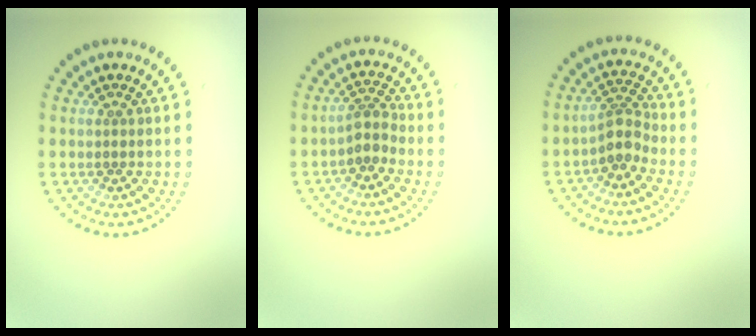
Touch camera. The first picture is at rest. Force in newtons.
{"total": 2.1, "press": 1.7, "slide": 1.2}
{"total": 2.7, "press": 2.1, "slide": 1.7}